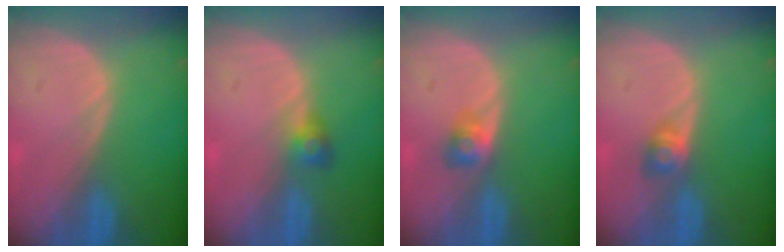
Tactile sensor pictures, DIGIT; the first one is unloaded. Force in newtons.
{"total": 2.6, "press": 2.5, "slide": 0.7}
{"total": 2.6, "press": 2.4, "slide": 0.9}
{"total": 2.7, "press": 2.5, "slide": 1.1}